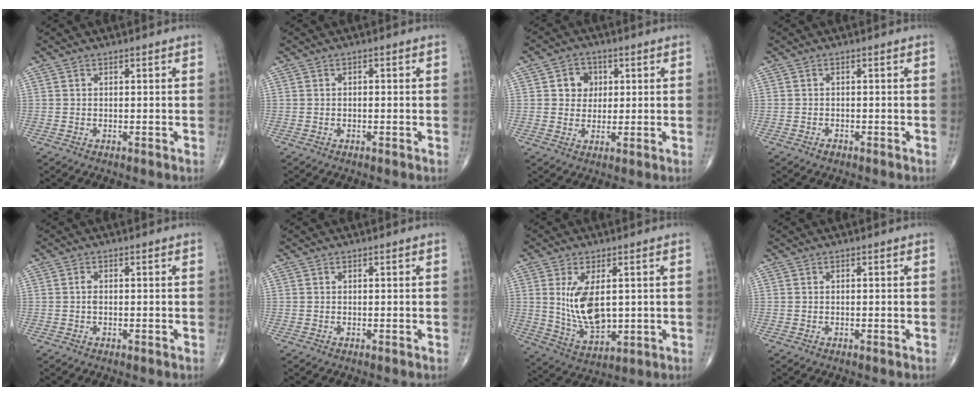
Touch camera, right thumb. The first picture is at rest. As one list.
[{"total": 0.7, "force": [0.0, 0.3, 0.6], "torque": [-0.011, 0.001, 0.001]}, {"total": 5.3, "force": [1.3, 4.6, 2.2], "torque": [-0.005, 0.001, 0.017]}, {"total": 0.9, "force": [-0.7, 0.5, 0.4], "torque": [-0.004, 0.003, -0.012]}, {"total": 1.0, "force": [-0.1, 0.5, 0.8], "torque": [-0.015, 0.001, -0.003]}, {"total": 0.0}, {"total": 11.0, "force": [1.6, 5.7, 9.3], "torque": [-0.163, -0.020, 0.047]}, {"total": 0.0}]